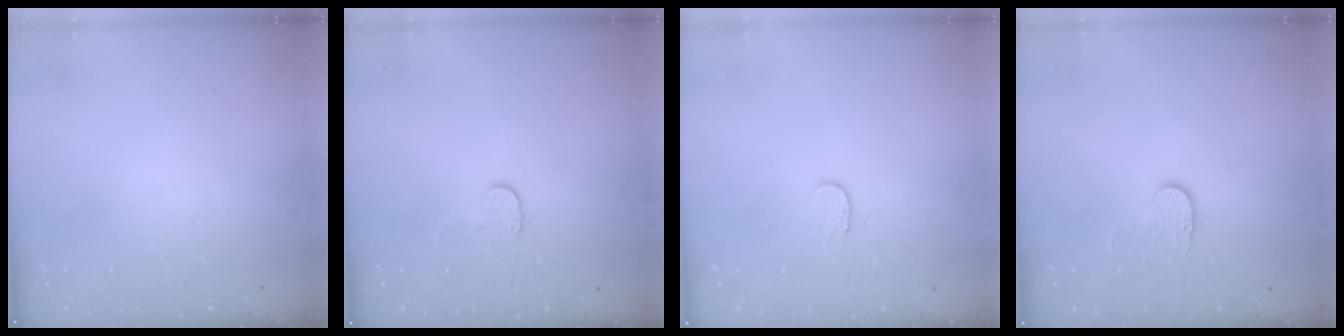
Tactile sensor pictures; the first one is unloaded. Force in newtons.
{"total": 4.6, "press": 4.6, "slide": 0.4}
{"total": 2.7, "press": 2.7, "slide": 0.2}
{"total": 4.1, "press": 4.1, "slide": 0.3}